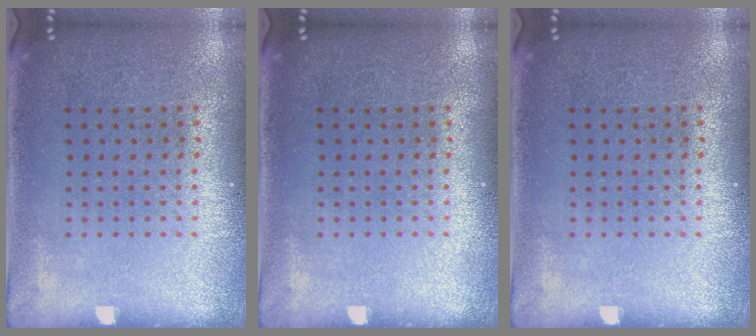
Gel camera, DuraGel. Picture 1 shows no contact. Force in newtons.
{"total": 0.0}
{"total": 0.0}